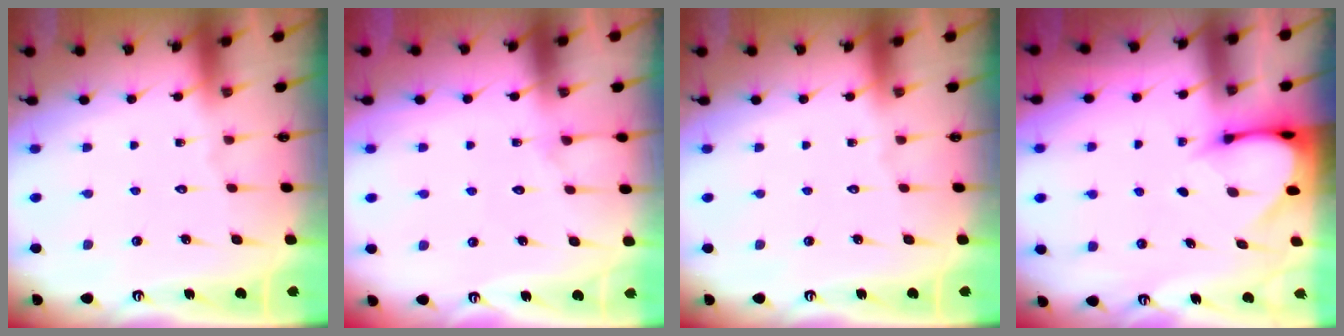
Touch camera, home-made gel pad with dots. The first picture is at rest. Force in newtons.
{"total": 6.6, "press": 6.5, "slide": 0.6}
{"total": 0.0}
{"total": 3.5, "press": 3.5, "slide": 0.2}